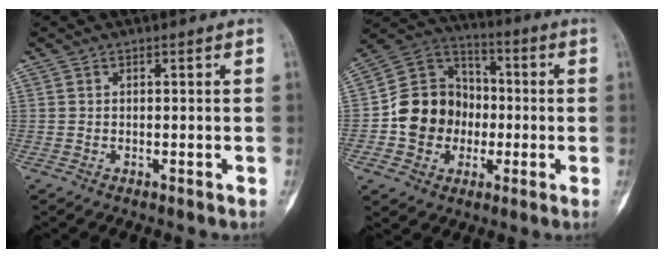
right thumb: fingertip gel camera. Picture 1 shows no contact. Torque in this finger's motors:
{"motor_torque": [1.45, 2.05, 0.73, -0.78, 0.29]}